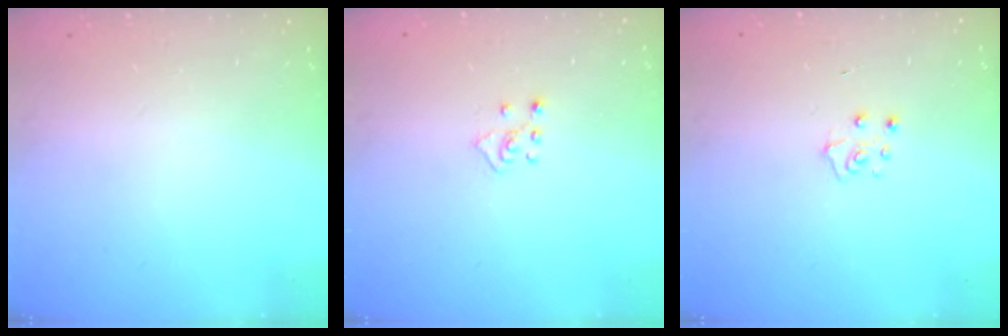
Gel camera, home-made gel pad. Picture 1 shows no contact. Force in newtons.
{"total": 2.3, "press": 2.3, "slide": 0.5}
{"total": 5.3, "press": 5.3, "slide": 0.5}